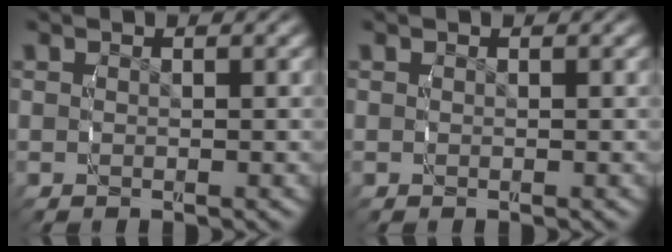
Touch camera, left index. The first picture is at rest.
{"total": 0.0}